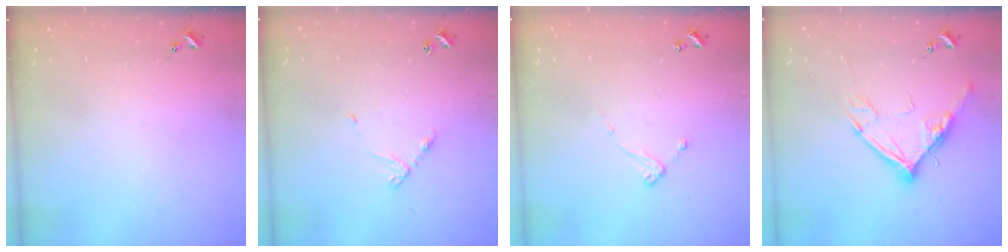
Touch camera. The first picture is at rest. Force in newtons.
{"total": 6.2, "press": 6.2, "slide": 0.4}
{"total": 6.4, "press": 6.4, "slide": 0.4}
{"total": 12.9, "press": 12.8, "slide": 1.3}